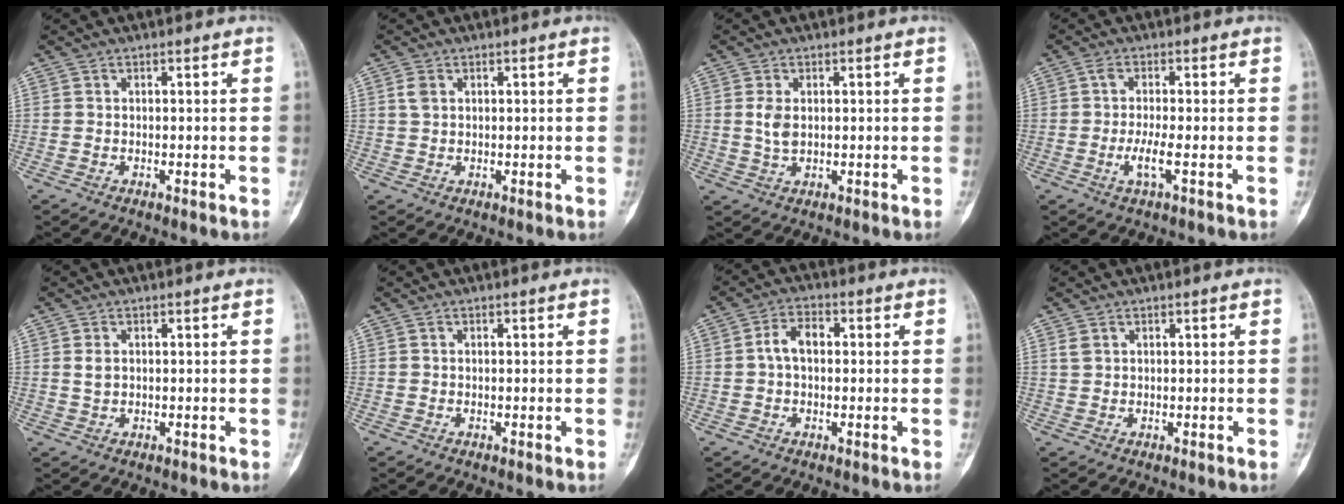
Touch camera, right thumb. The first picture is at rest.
{"total": 2.0, "force": [0.8, 1.3, 1.3], "torque": [-0.027, 0.005, 0.018]}
{"total": 3.2, "force": [0.5, 1.8, 2.6], "torque": [-0.051, -0.005, 0.012]}
{"total": 3.9, "force": [-1.1, 0.5, 3.7], "torque": [-0.082, -0.006, -0.026]}
{"total": 1.6, "force": [0.3, 1.1, 1.1], "torque": [-0.017, 0.000, 0.007]}
{"total": 0.0}
{"total": 5.1, "force": [0.3, 3.2, 3.9], "torque": [-0.065, 0.017, -0.002]}
{"total": 1.2, "force": [0.7, 0.8, 0.6], "torque": [-0.010, 0.004, 0.017]}